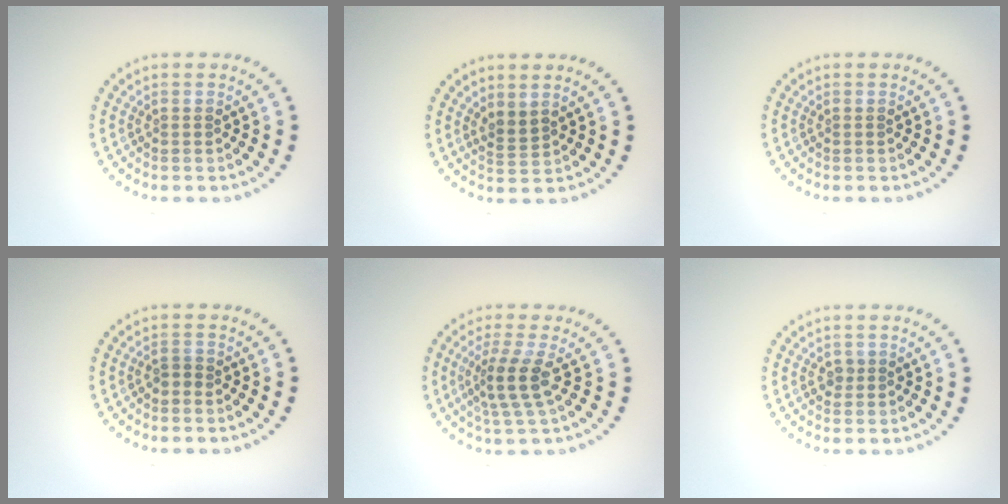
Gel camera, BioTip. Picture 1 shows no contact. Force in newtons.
{"total": 1.5, "press": 1.2, "slide": 1.0}
{"total": 0.0}
{"total": 0.8, "press": 0.7, "slide": 0.4}
{"total": 3.2, "press": 2.3, "slide": 2.1}
{"total": 0.8, "press": 0.8, "slide": 0.3}